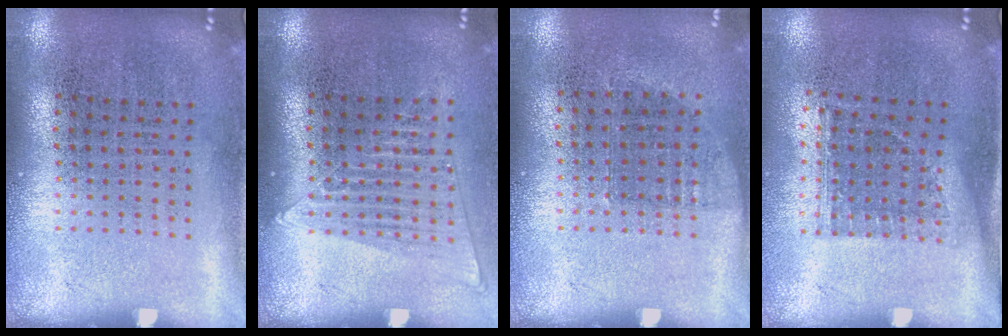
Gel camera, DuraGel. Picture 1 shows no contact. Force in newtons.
{"total": 1.3, "press": 1.2, "slide": 0.5}
{"total": 0.7, "press": 0.6, "slide": 0.3}
{"total": 1.1, "press": 0.9, "slide": 0.7}